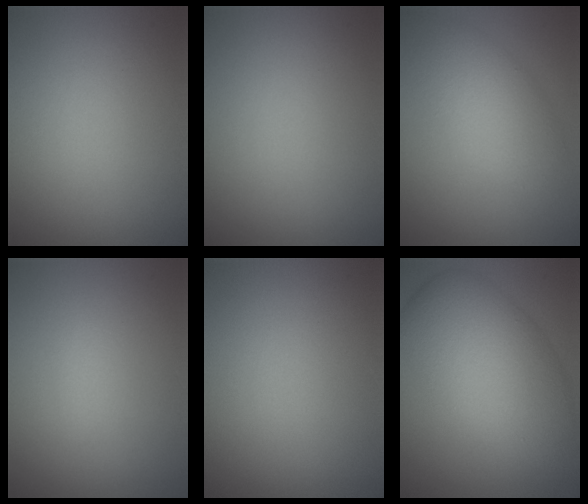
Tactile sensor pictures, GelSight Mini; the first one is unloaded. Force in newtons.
{"total": 0.0}
{"total": 4.6, "press": 4.6, "slide": 0.2}
{"total": 0.6, "press": 0.6, "slide": 0.0}
{"total": 0.0}
{"total": 8.6, "press": 8.6, "slide": 0.2}